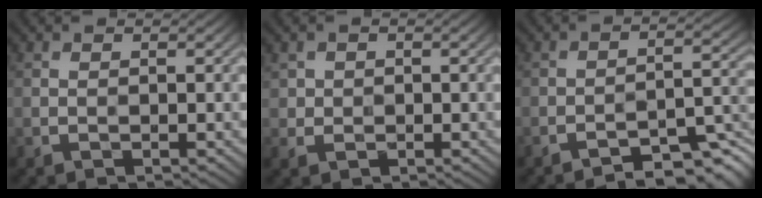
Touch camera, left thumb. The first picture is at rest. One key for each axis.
{"total": 2.0, "fx": 0.2, "fy": 2.0, "fz": -0.2, "tx": 0.006, "ty": -0.004, "tz": 0.006}
{"total": 7.0, "fx": -5.9, "fy": 1.2, "fz": 3.7, "tx": -0.048, "ty": 0.014, "tz": -0.087}